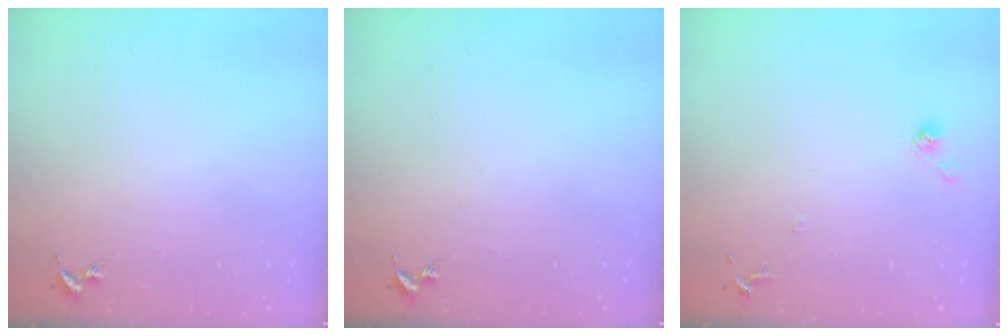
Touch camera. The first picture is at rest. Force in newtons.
{"total": 0.0}
{"total": 7.3, "press": 7.3, "slide": 0.4}